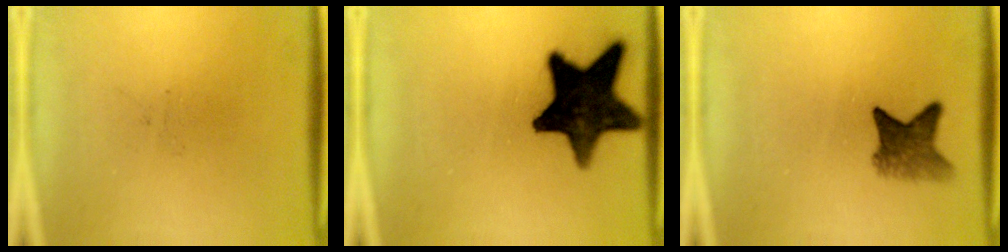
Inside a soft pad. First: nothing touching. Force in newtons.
{"total": 16.8}
{"total": 4.5}